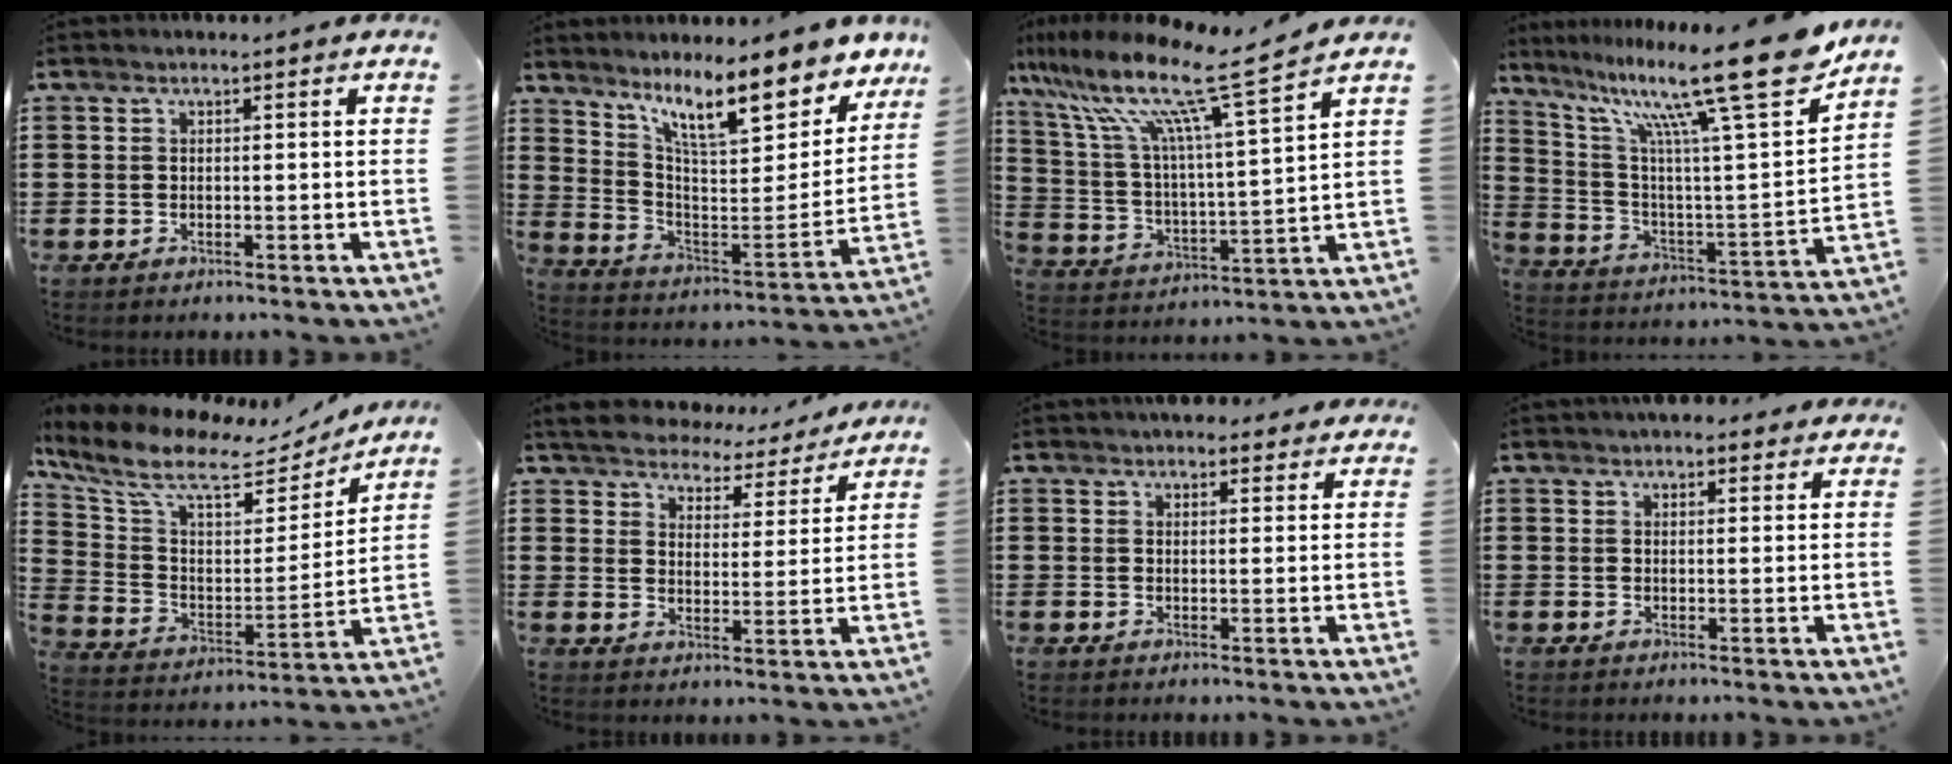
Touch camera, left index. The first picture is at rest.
{"total": 13.0, "force": [9.3, 3.0, 8.5], "torque": [-0.161, -0.053, 0.157]}
{"total": 13.5, "force": [10.4, 0.5, 8.6], "torque": [-0.198, -0.069, 0.164]}
{"total": 19.3, "force": [13.7, 1.6, 13.6], "torque": [-0.253, -0.083, 0.211]}
{"total": 9.8, "force": [7.0, 3.3, 6.0], "torque": [-0.147, -0.038, 0.116]}
{"total": 4.8, "force": [4.8, 0.4, 0.0], "torque": [-0.030, -0.037, 0.082]}
{"total": 3.4, "force": [3.1, 1.1, 0.6], "torque": [-0.012, -0.006, 0.057]}
{"total": 3.2, "force": [2.9, 1.1, 0.8], "torque": [-0.014, -0.003, 0.053]}